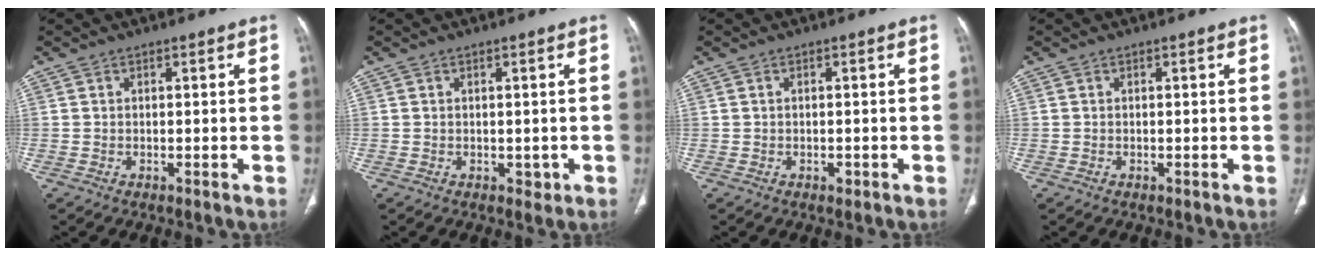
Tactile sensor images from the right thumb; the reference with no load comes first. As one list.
[{"total": 1.4, "force": [-0.3, 1.2, 0.7], "torque": [0.000, 0.002, -0.001]}, {"total": 1.0, "force": [-0.5, 0.6, 0.5], "torque": [-0.006, 0.001, -0.006]}, {"total": 0.0}]